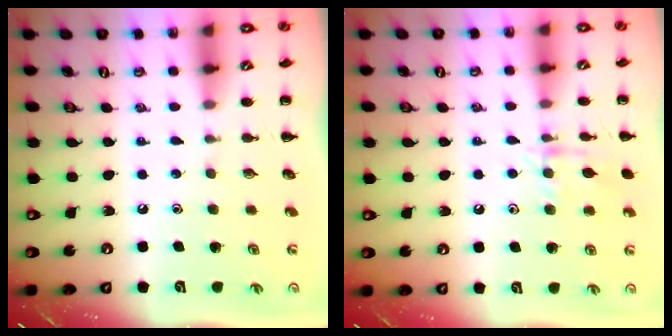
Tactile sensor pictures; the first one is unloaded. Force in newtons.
{"total": 8.5, "press": 8.5, "slide": 0.9}